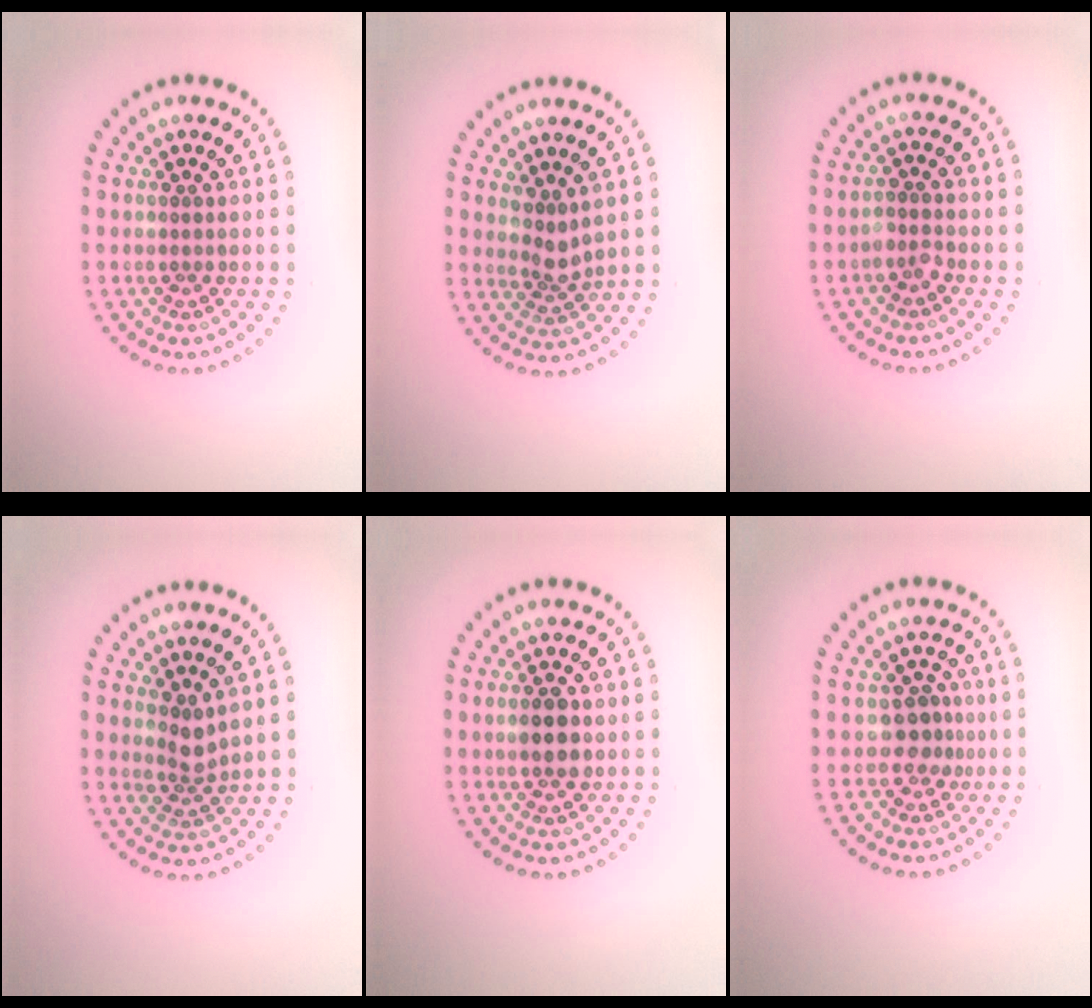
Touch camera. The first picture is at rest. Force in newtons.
{"total": 1.9, "press": 1.4, "slide": 1.2}
{"total": 1.2, "press": 1.1, "slide": 0.5}
{"total": 2.0, "press": 1.4, "slide": 1.3}
{"total": 2.8, "press": 2.8, "slide": 0.1}
{"total": 2.2, "press": 1.6, "slide": 1.6}